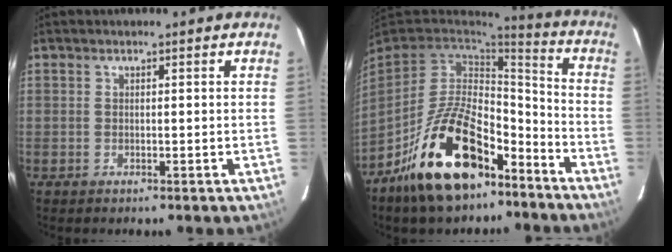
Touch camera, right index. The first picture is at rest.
{"total": 21.1, "force": [-12.8, 10.3, 13.3], "torque": [-0.257, 0.015, -0.204]}